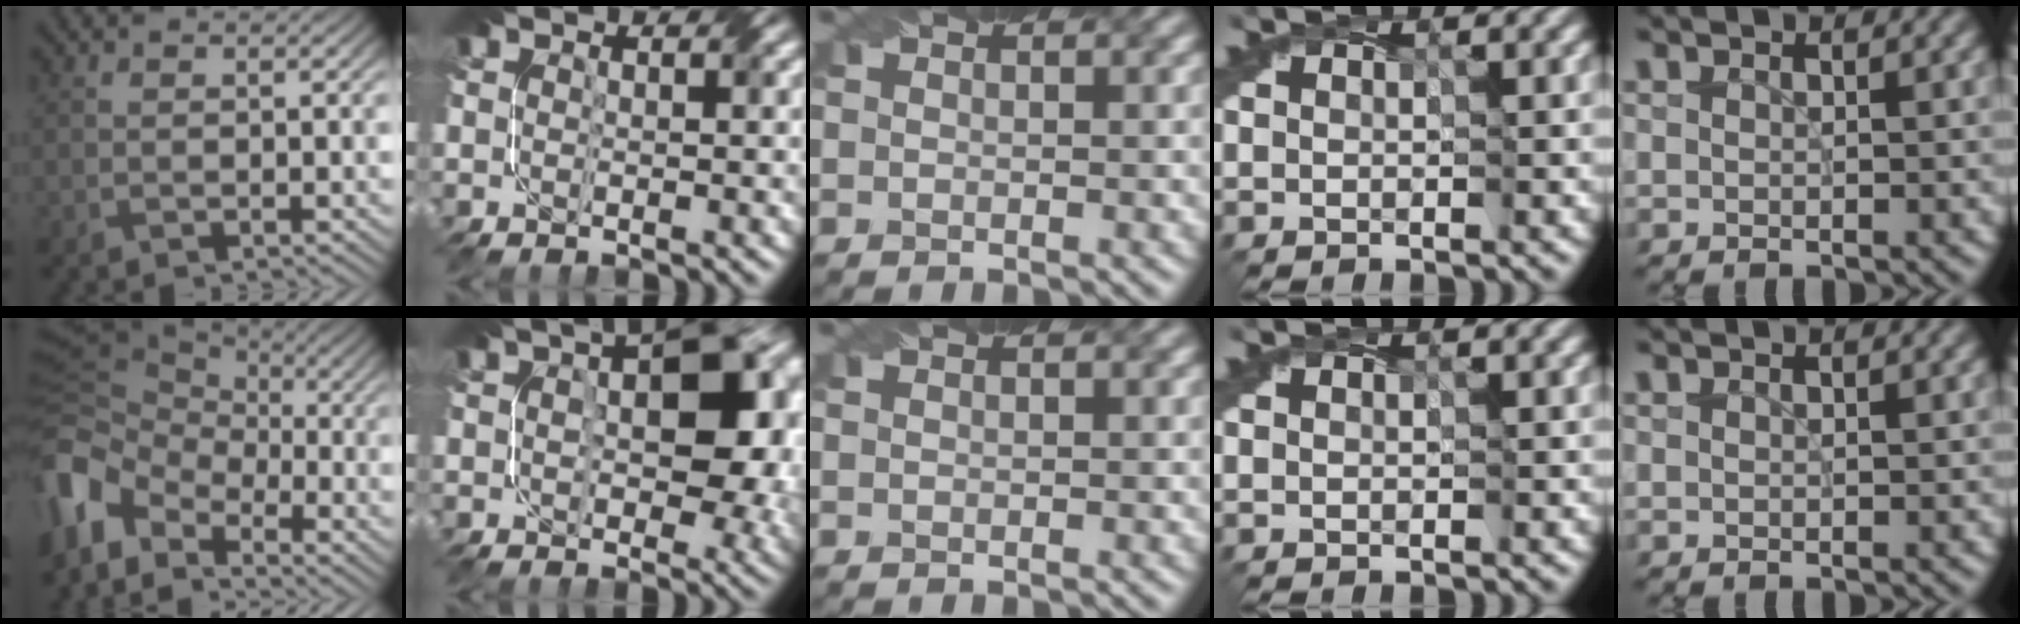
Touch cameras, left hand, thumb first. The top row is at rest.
{"thumb": {"total": 11.5, "force": [-5.1, 7.7, 6.8], "torque": [-0.193, -0.014, -0.104]}, "index": {"total": 11.3, "force": [1.6, 6.3, 9.3], "torque": [-0.126, 0.007, 0.023]}}